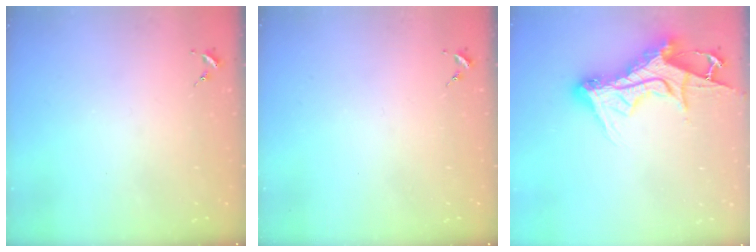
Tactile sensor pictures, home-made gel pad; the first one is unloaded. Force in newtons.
{"total": 0.0}
{"total": 16.5, "press": 16.4, "slide": 1.8}